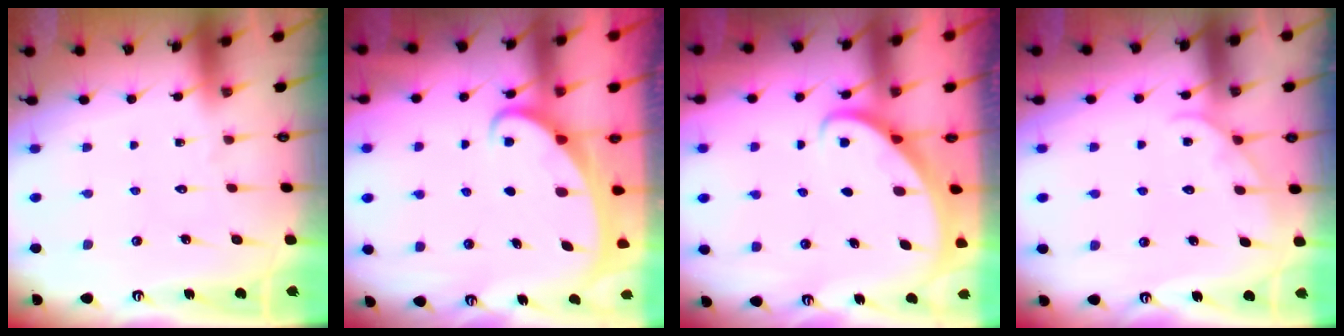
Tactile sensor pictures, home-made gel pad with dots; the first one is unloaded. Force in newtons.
{"total": 1.9, "press": 1.9, "slide": 0.3}
{"total": 2.4, "press": 2.4, "slide": 0.2}
{"total": 5.1, "press": 5.1, "slide": 0.4}